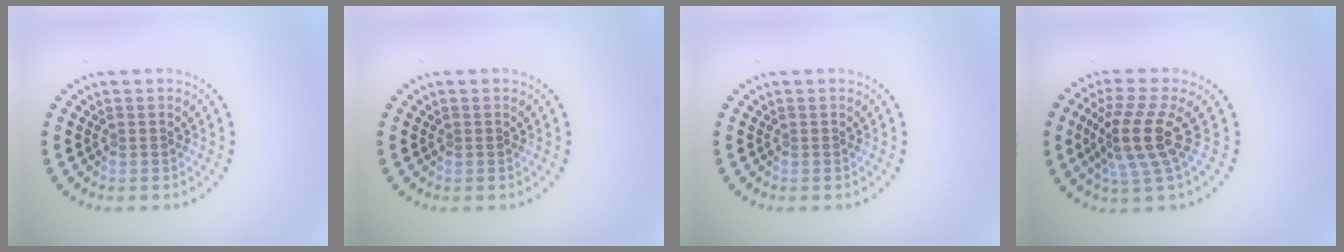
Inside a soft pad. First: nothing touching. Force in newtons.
{"total": 0.0}
{"total": 0.0}
{"total": 4.4, "press": 3.3, "slide": 3.0}